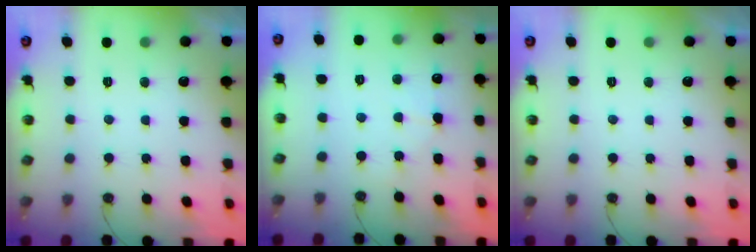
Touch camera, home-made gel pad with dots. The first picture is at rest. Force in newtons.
{"total": 3.2, "press": 3.1, "slide": 0.4}
{"total": 0.0}